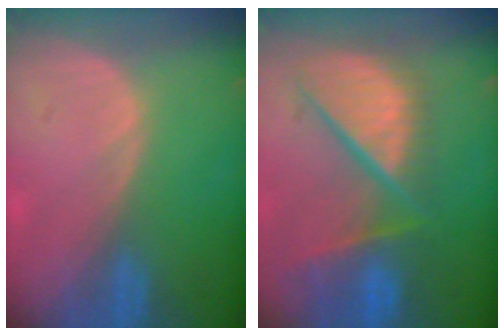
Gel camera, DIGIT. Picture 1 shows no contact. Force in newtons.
{"total": 12.4, "press": 10.2, "slide": 7.1}